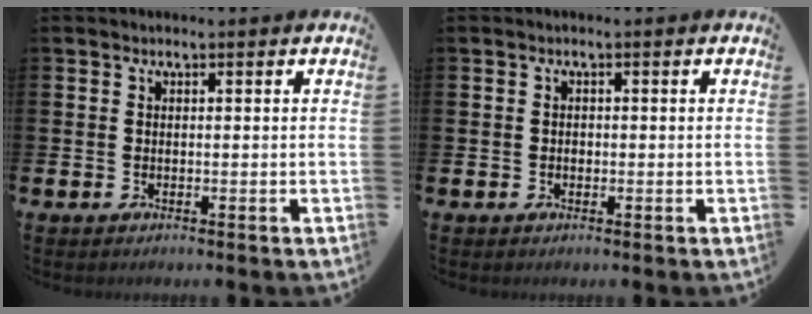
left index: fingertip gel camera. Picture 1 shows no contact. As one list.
[{"total": 0.7, "force": [-0.2, 0.6, 0.3], "torque": [-0.004, 0.003, -0.006]}]